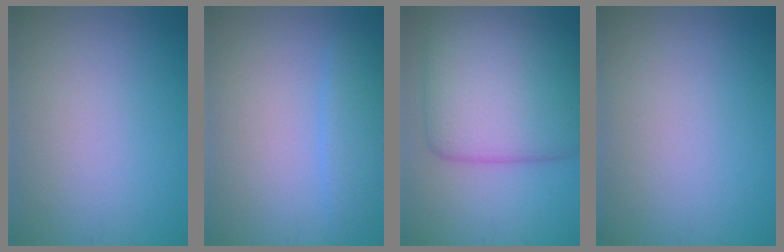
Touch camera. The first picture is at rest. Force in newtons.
{"total": 2.8, "press": 2.8, "slide": 0.3}
{"total": 11.3, "press": 11.2, "slide": 0.5}
{"total": 0.0}